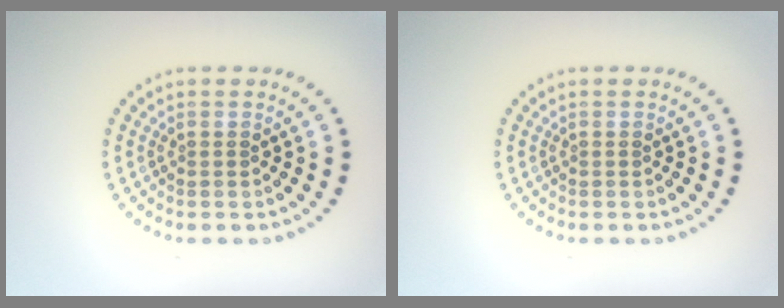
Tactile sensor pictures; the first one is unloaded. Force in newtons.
{"total": 0.0}